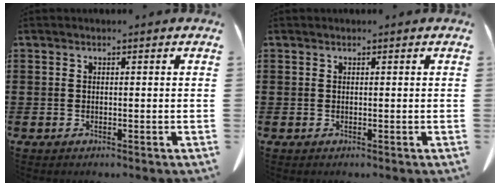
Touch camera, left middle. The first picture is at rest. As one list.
[{"total": 0.0}]